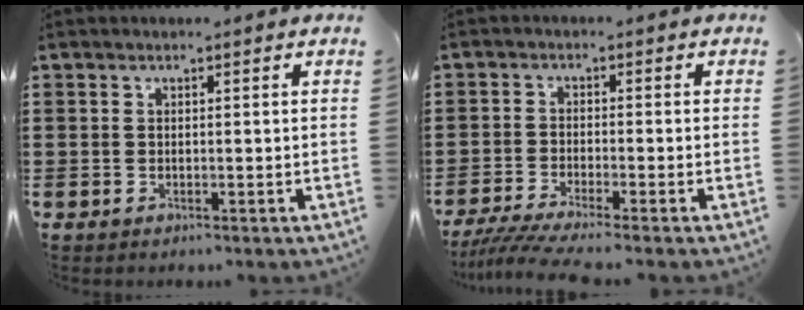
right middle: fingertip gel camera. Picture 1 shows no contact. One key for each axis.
{"total": 3.6, "fx": -3.1, "fy": -0.2, "fz": 1.8, "tx": -0.045, "ty": -0.014, "tz": -0.065}